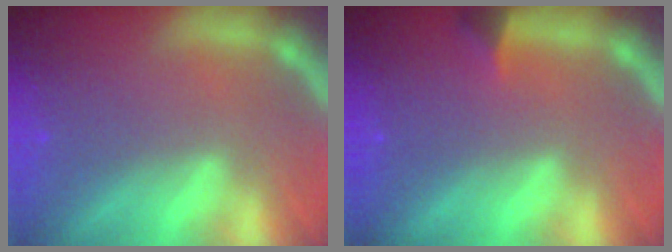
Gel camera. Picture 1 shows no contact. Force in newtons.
{"total": 1.4}